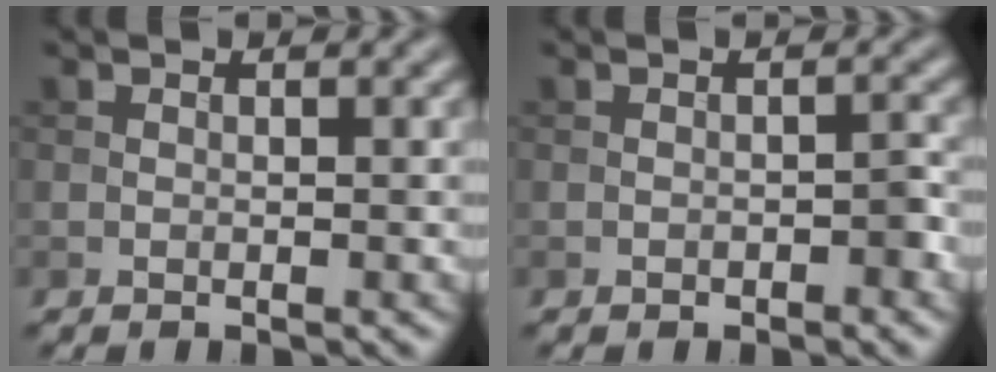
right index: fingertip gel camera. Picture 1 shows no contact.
{"total": 1.2, "force": [-0.6, 0.6, 0.9], "torque": [-0.012, 0.002, -0.007]}